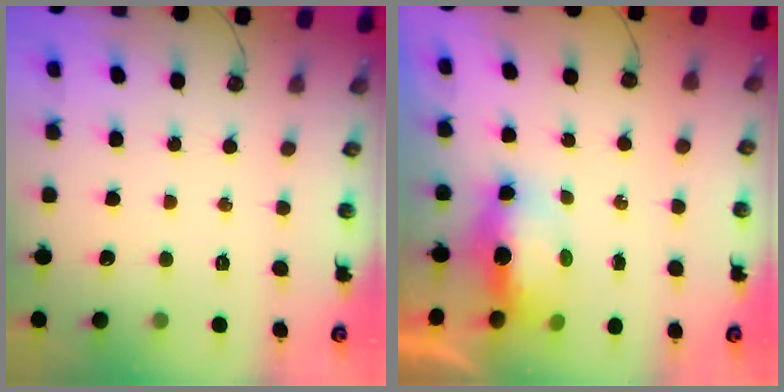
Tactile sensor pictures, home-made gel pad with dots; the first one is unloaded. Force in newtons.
{"total": 7.7, "press": 7.7, "slide": 0.4}